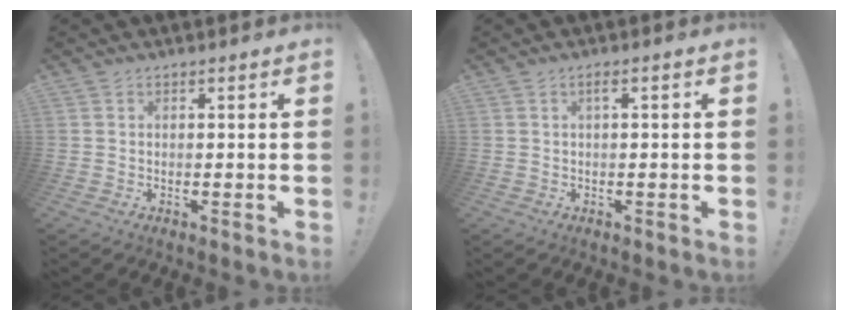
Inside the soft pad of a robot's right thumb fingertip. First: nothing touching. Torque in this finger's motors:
{"motor_torque": [-0.03, 0.07, -0.02, -0.04, 0.15]}